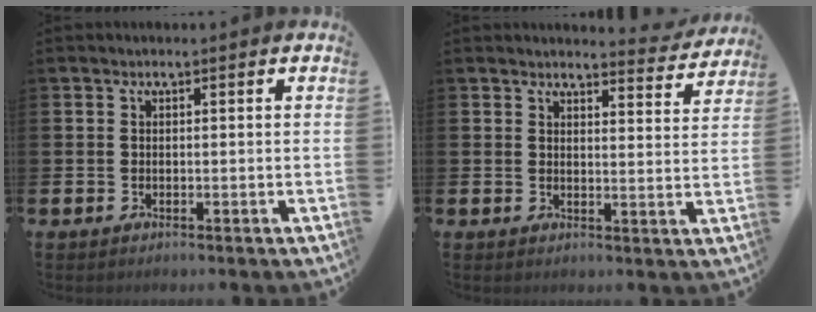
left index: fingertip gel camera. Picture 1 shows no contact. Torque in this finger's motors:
{"motor_torque": [1.01, -1.13, 0.36, 0.04]}